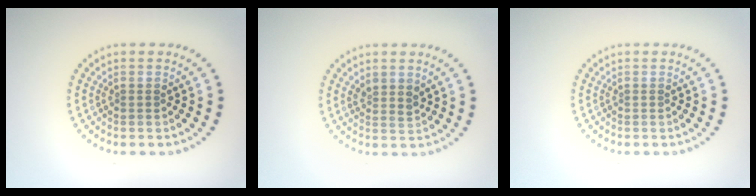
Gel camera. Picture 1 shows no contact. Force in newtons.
{"total": 1.5, "press": 1.2, "slide": 0.8}
{"total": 0.0}